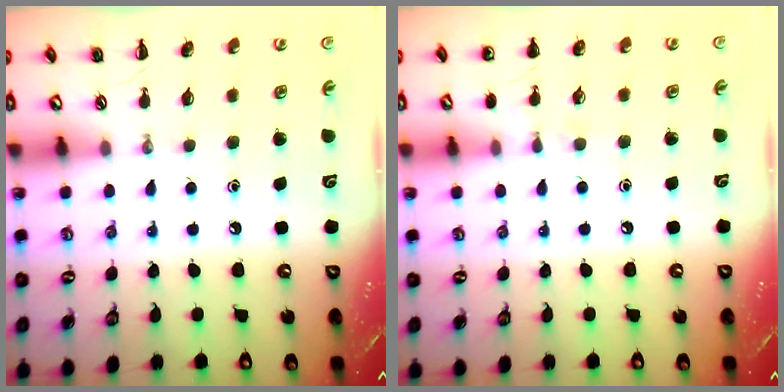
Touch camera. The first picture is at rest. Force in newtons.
{"total": 5.5, "press": 5.2, "slide": 1.8}